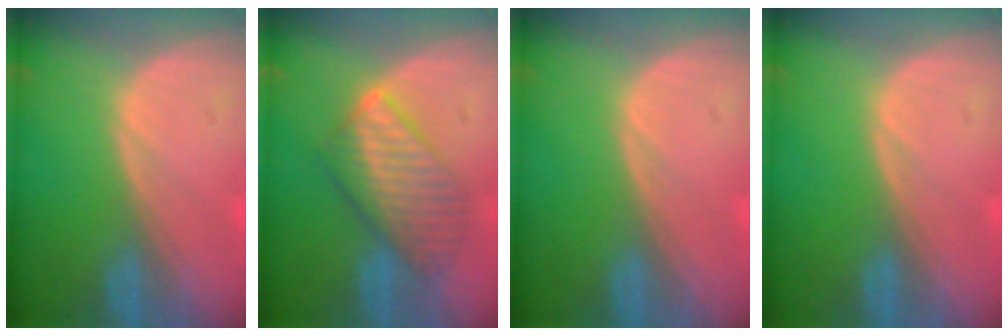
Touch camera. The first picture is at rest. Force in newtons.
{"total": 7.7, "press": 7.7, "slide": 0.3}
{"total": 0.0}
{"total": 0.0}